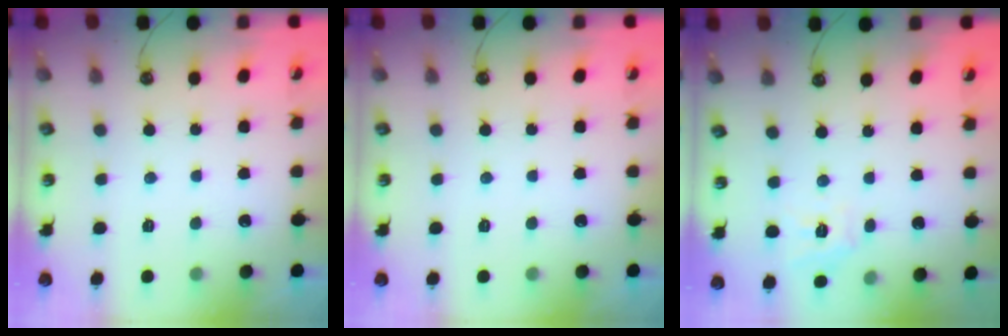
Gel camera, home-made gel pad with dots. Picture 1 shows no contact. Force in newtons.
{"total": 0.0}
{"total": 7.6, "press": 7.5, "slide": 0.7}